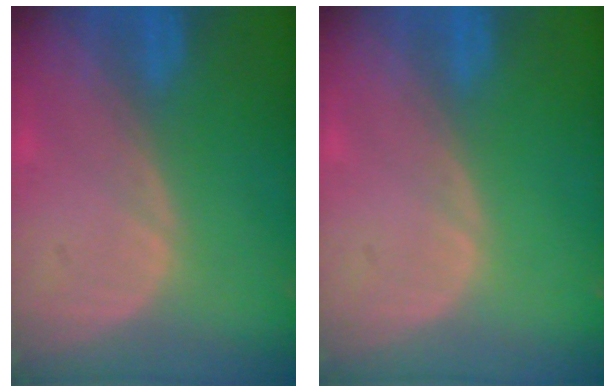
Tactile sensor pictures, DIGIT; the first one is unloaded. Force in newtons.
{"total": 0.0}